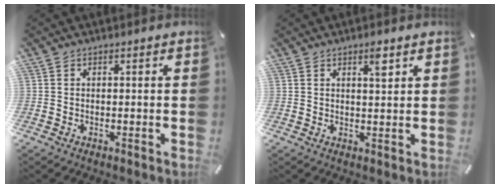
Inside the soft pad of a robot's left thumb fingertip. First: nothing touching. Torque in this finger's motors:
{"motor_torque": [0.44, 0.37, 0.18, -0.26, 0.19]}